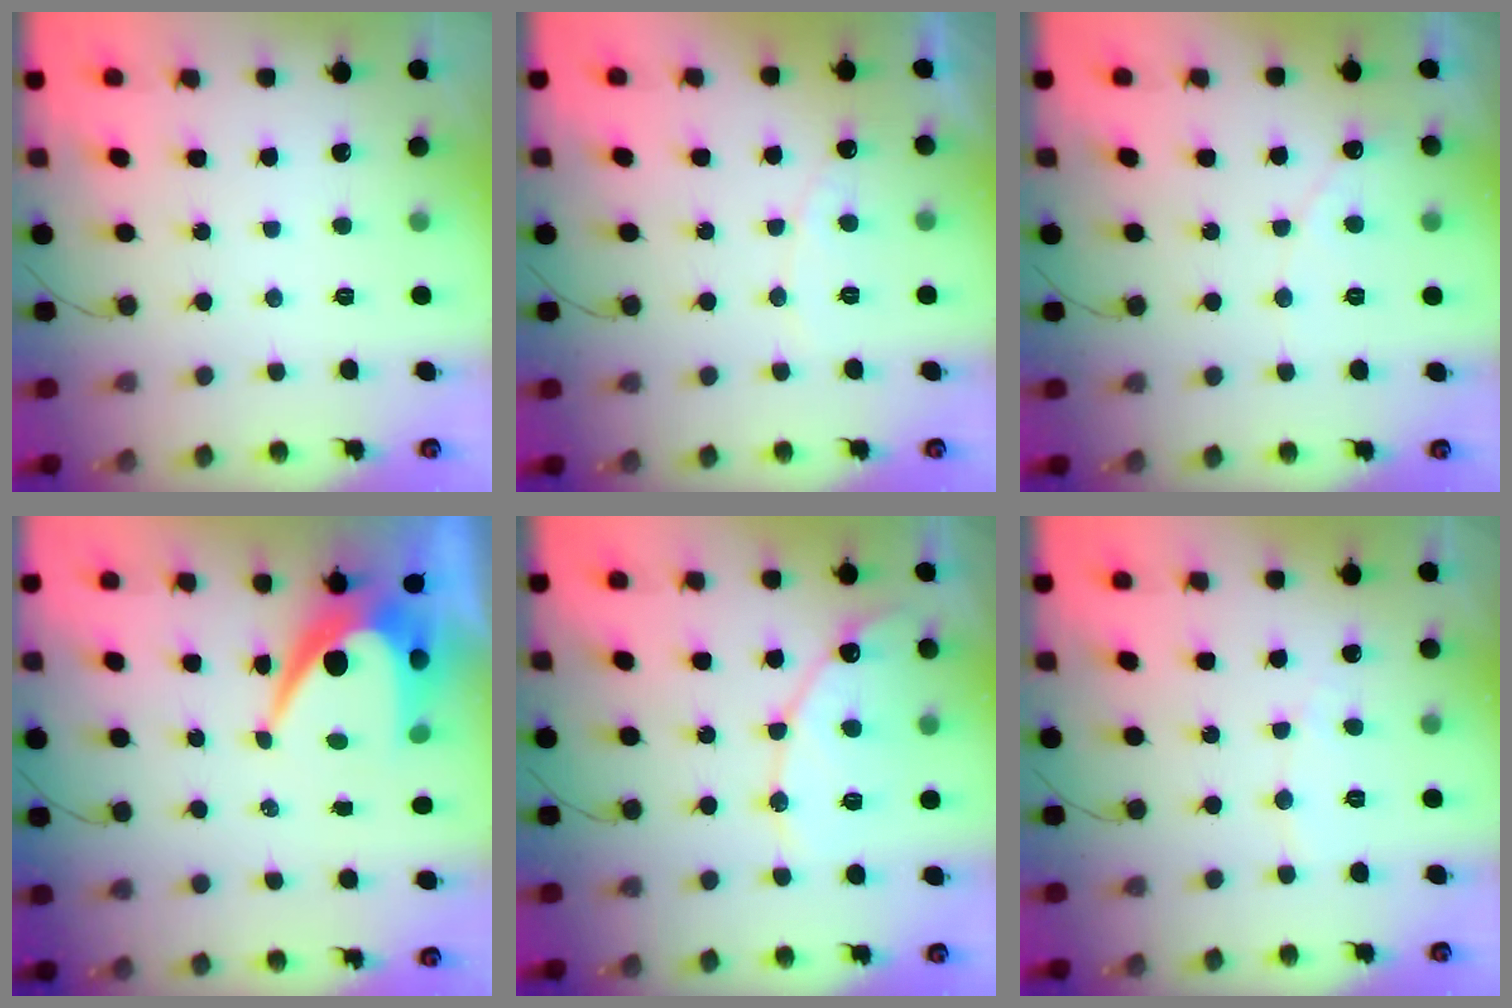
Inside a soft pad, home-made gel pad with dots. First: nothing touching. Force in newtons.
{"total": 4.9, "press": 4.8, "slide": 0.3}
{"total": 4.5, "press": 4.5, "slide": 0.4}
{"total": 9.6, "press": 9.6, "slide": 0.6}
{"total": 12.5, "press": 12.5, "slide": 1.0}
{"total": 3.0, "press": 2.9, "slide": 0.2}